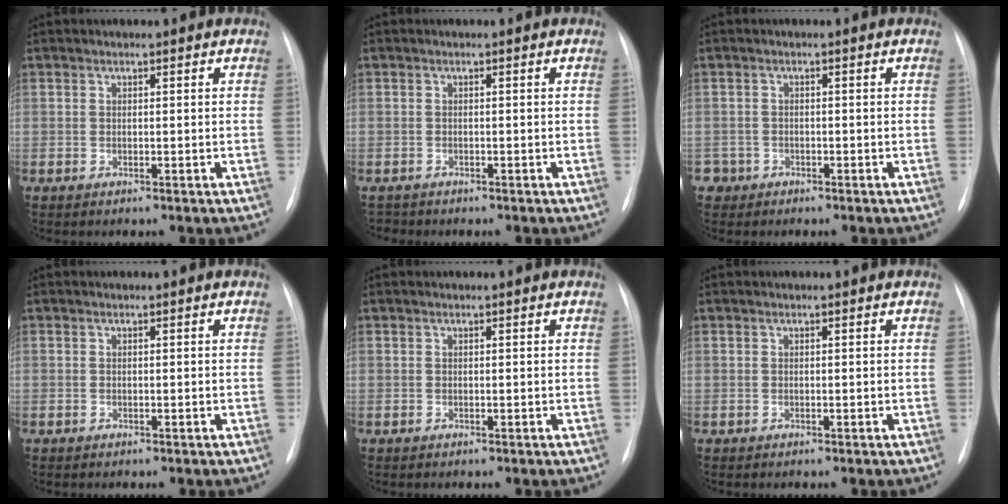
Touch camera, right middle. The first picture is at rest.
{"total": 1.1, "force": [-1.0, 0.3, -0.3], "torque": [0.004, -0.003, -0.016]}
{"total": 2.0, "force": [-1.2, 1.5, -0.4], "torque": [0.004, 0.009, -0.023]}
{"total": 0.0}
{"total": 0.0}
{"total": 0.0}